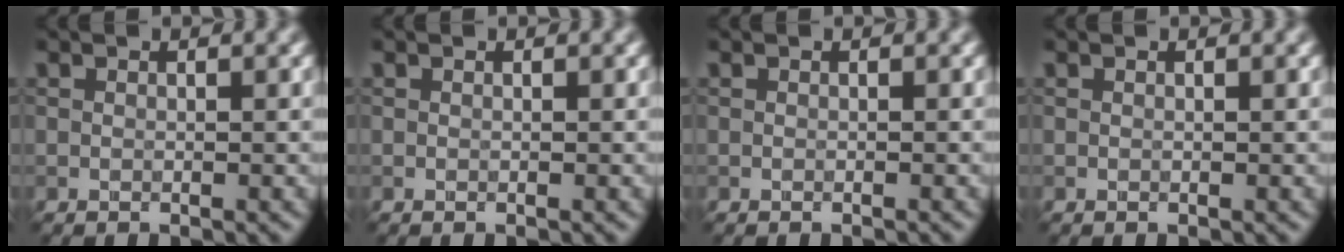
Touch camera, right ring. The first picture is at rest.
{"total": 0.0}
{"total": 0.0}
{"total": 0.0}